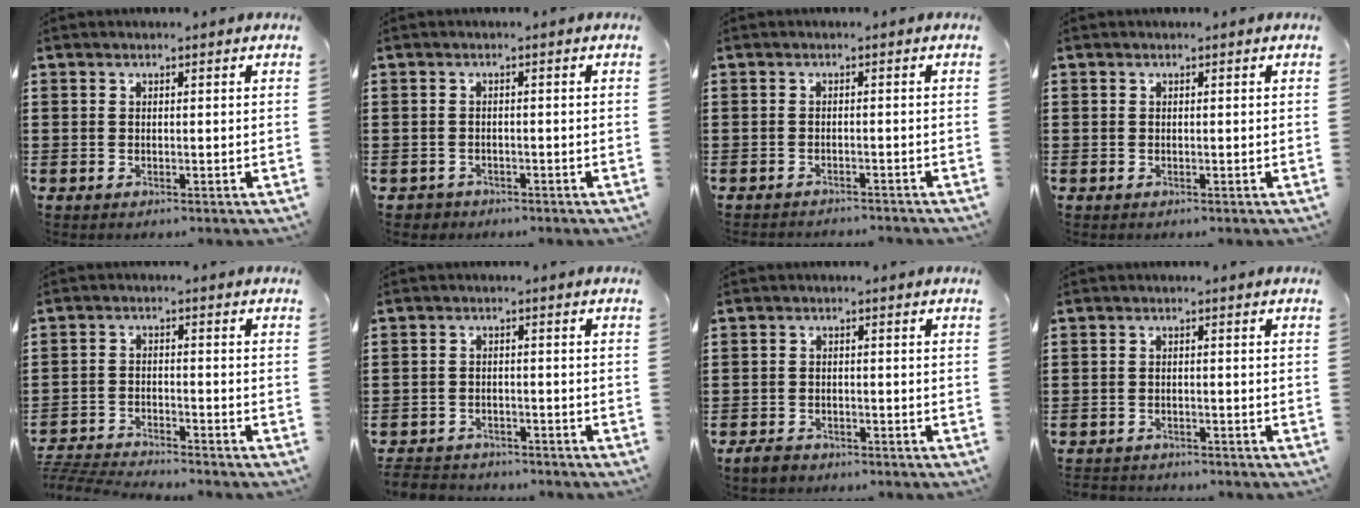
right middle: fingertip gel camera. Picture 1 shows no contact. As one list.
[{"total": 1.0, "force": [-0.9, 0.5, -0.1], "torque": [-0.003, 0.002, -0.021]}, {"total": 1.4, "force": [-1.4, -0.1, -0.1], "torque": [-0.003, 0.002, -0.031]}, {"total": 0.0}, {"total": 4.1, "force": [-4.1, 0.0, 0.3], "torque": [-0.023, -0.005, -0.090]}, {"total": 2.8, "force": [-2.7, 0.6, -0.3], "torque": [-0.001, -0.003, -0.060]}, {"total": 1.9, "force": [-1.6, 0.9, 0.4], "torque": [-0.018, 0.001, -0.037]}, {"total": 1.5, "force": [-1.5, 0.2, -0.2], "torque": [-0.003, 0.000, -0.033]}]